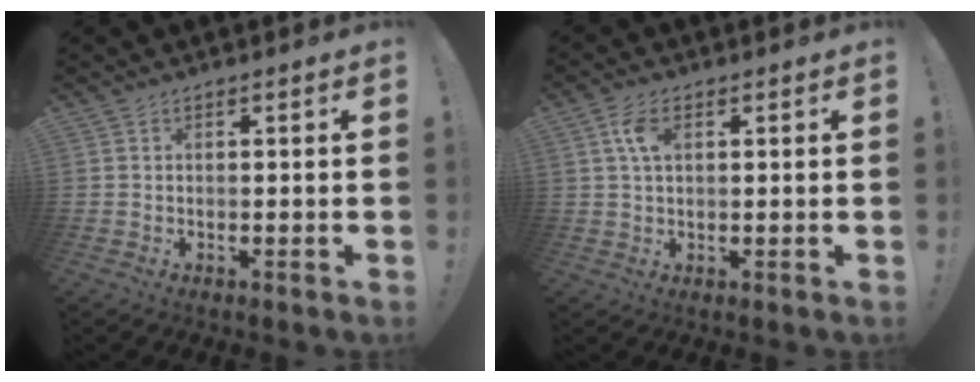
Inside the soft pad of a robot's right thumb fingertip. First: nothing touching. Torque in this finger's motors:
{"motor_torque": [0.58, 0.70, 0.45, -0.08, 0.02]}